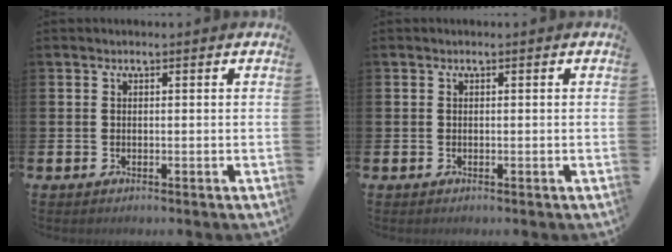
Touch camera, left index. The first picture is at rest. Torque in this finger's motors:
{"motor_torque": [0.00, 0.00, 0.00, 0.00]}